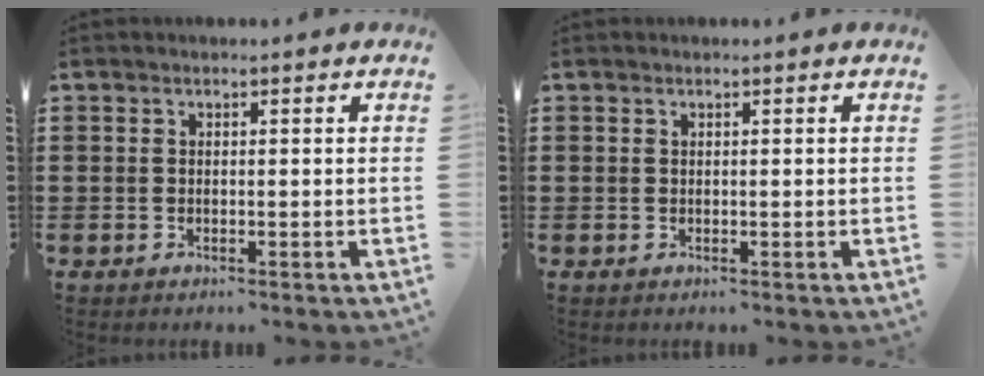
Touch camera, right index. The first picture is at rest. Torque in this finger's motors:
{"motor_torque": [0.14, 0.34, 0.02, 0.00]}